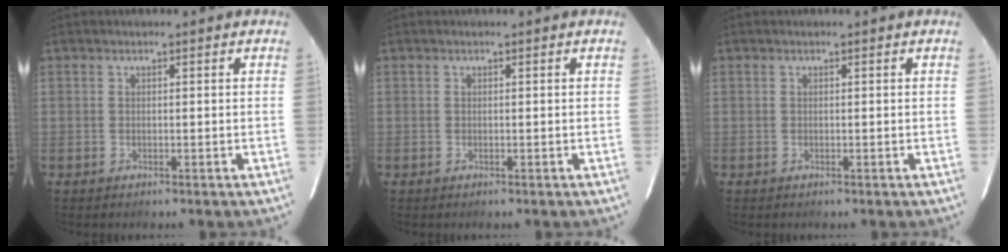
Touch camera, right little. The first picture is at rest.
{"total": 0.0}
{"total": 0.0}